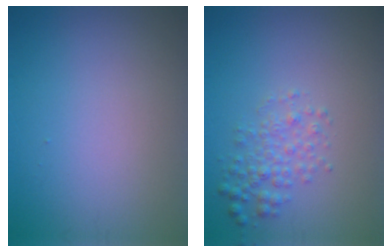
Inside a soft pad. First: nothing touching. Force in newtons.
{"total": 2.4, "press": 2.4, "slide": 0.1}